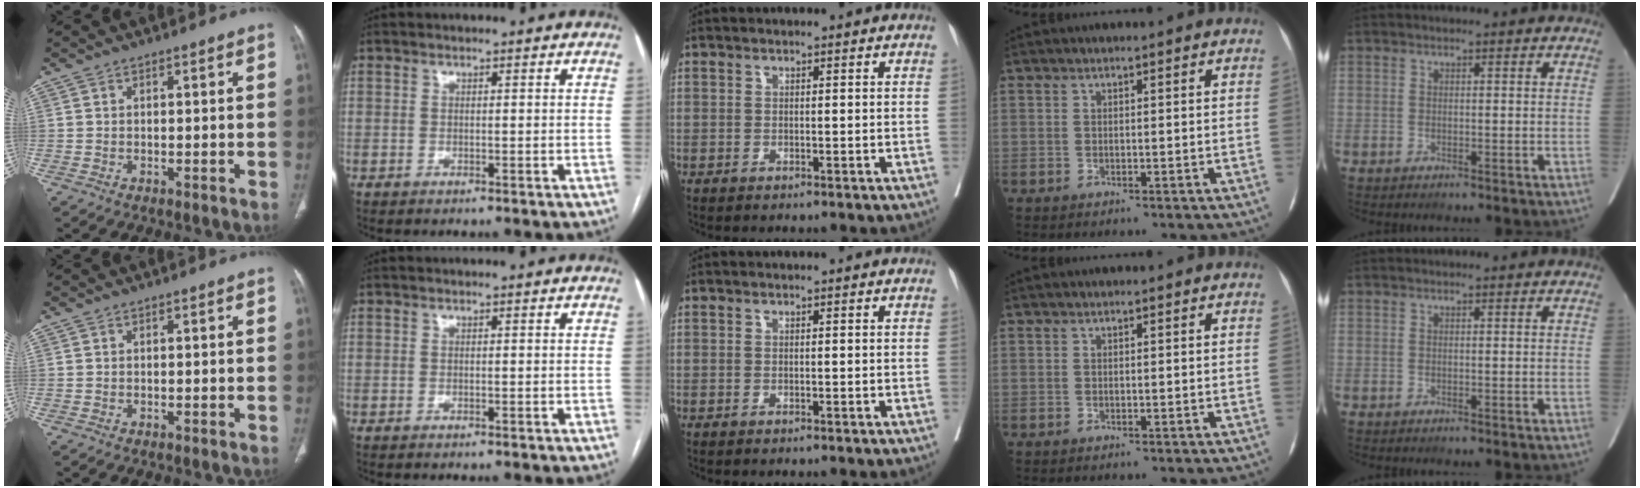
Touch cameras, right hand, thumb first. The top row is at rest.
{}